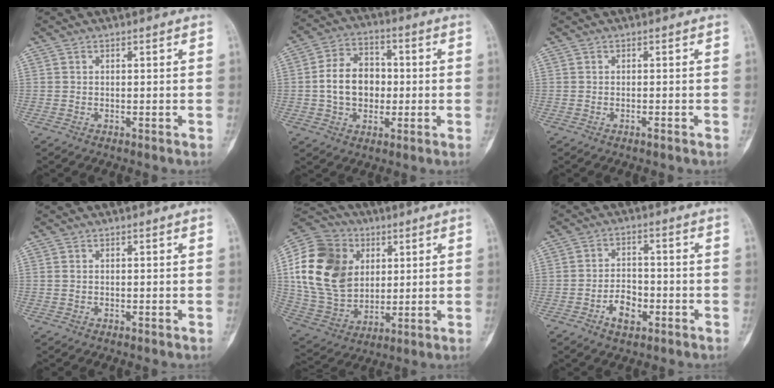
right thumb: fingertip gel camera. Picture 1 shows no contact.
{"total": 10.6, "force": [-0.6, 8.0, 7.0], "torque": [-0.093, 0.022, -0.014]}
{"total": 0.6, "force": [-0.4, 0.1, 0.4], "torque": [-0.007, 0.002, -0.008]}
{"total": 0.6, "force": [0.0, 0.4, 0.4], "torque": [-0.012, 0.000, 0.002]}
{"total": 22.6, "force": [4.9, 17.2, 13.9], "torque": [-0.263, 0.002, 0.101]}
{"total": 5.9, "force": [-2.6, 3.6, 3.8], "torque": [-0.044, 0.019, -0.048]}